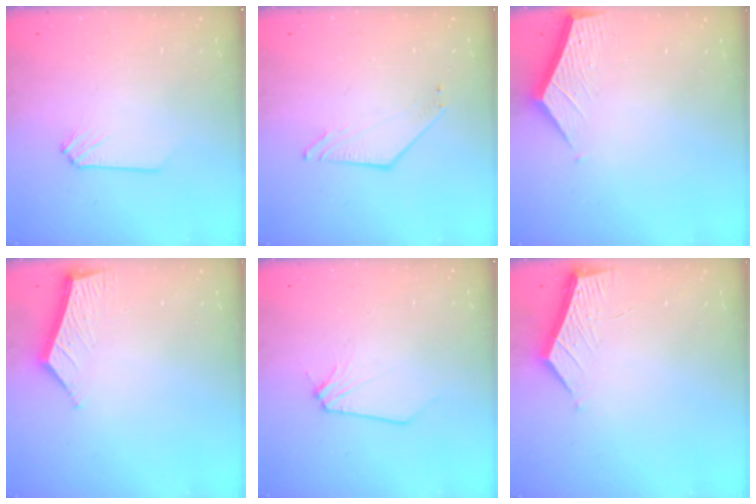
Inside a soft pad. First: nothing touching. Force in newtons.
{"total": 3.5, "press": 3.5, "slide": 0.0}
{"total": 3.6, "press": 3.6, "slide": 0.4}
{"total": 6.5, "press": 6.5, "slide": 0.6}
{"total": 0.6, "press": 0.6, "slide": 0.1}
{"total": 5.0, "press": 5.0, "slide": 0.3}